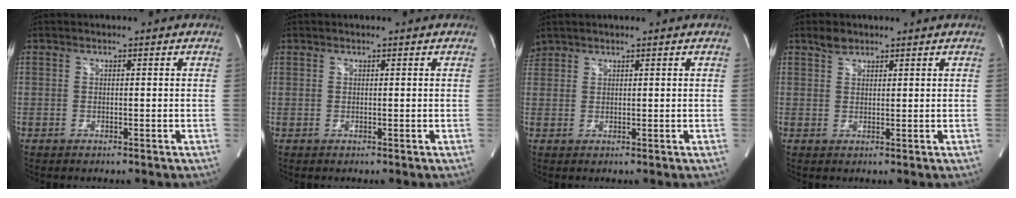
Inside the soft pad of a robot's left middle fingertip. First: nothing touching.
{"total": 0.0}
{"total": 1.8, "force": [1.7, 0.6, 0.0], "torque": [-0.004, 0.016, 0.036]}
{"total": 2.0, "force": [1.7, 0.9, 0.6], "torque": [-0.017, 0.004, 0.032]}